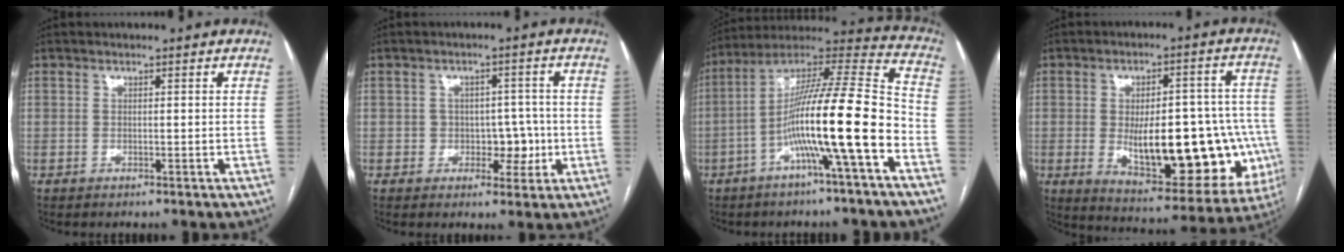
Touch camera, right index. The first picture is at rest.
{"total": 4.6, "force": [-0.9, 3.8, 2.5], "torque": [-0.015, 0.018, -0.007]}
{"total": 17.6, "force": [-5.8, 0.1, 16.6], "torque": [-0.285, 0.016, -0.105]}
{"total": 22.6, "force": [-3.6, 8.8, 20.5], "torque": [-0.224, 0.019, -0.019]}